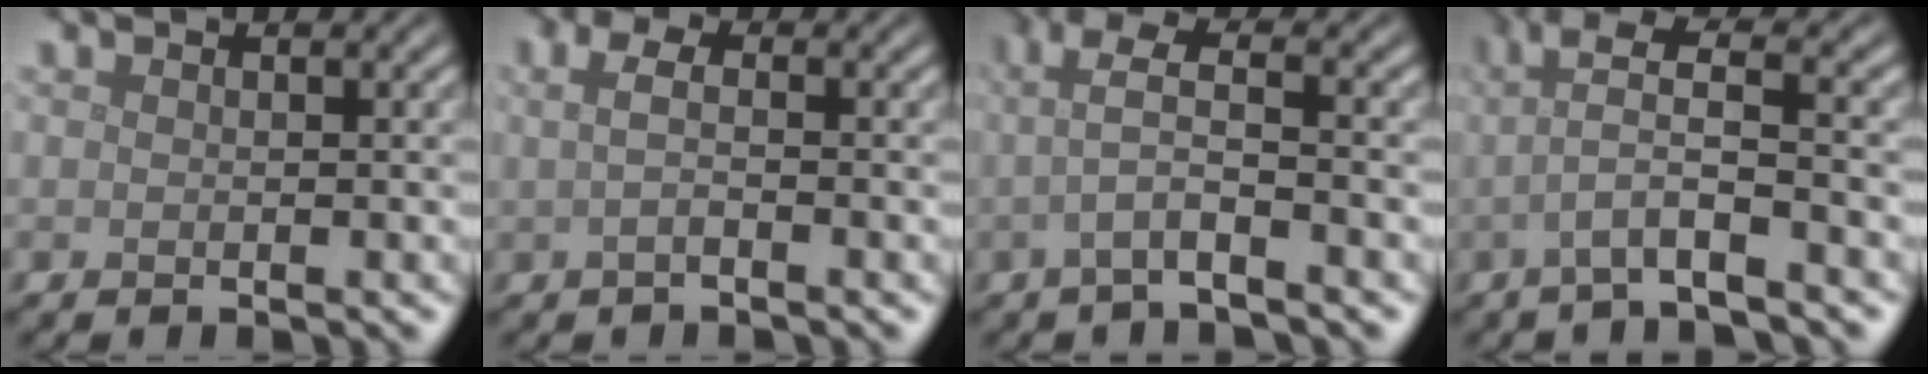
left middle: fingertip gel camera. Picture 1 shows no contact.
{"total": 1.8, "force": [-0.1, 0.7, 1.6], "torque": [-0.037, 0.002, -0.006]}
{"total": 3.4, "force": [-0.4, 0.8, 3.3], "torque": [-0.070, 0.006, -0.011]}
{"total": 4.7, "force": [-0.5, 0.8, 4.6], "torque": [-0.084, 0.008, -0.014]}